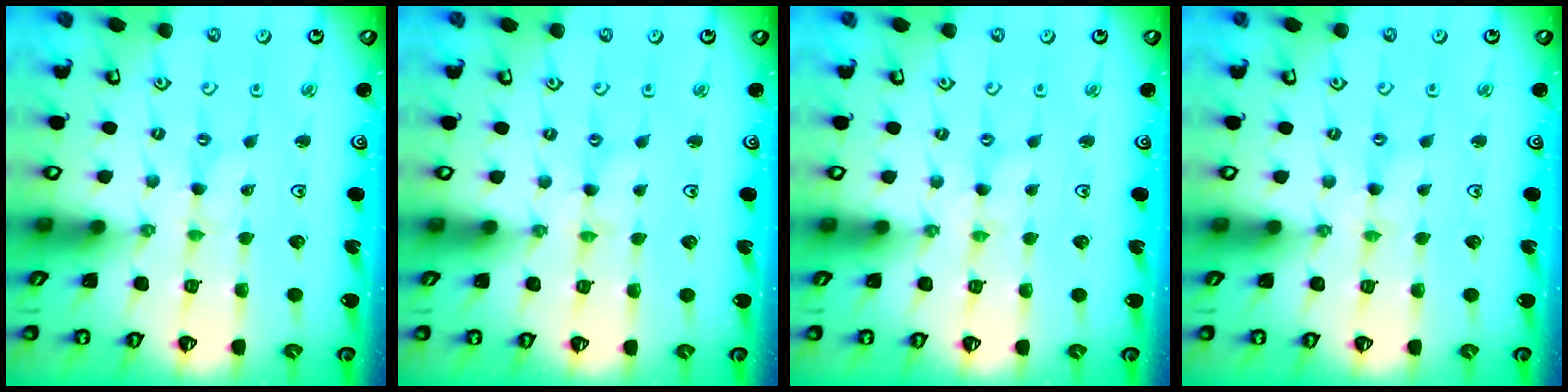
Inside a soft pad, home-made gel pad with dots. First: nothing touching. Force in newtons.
{"total": 0.0}
{"total": 0.0}
{"total": 0.0}